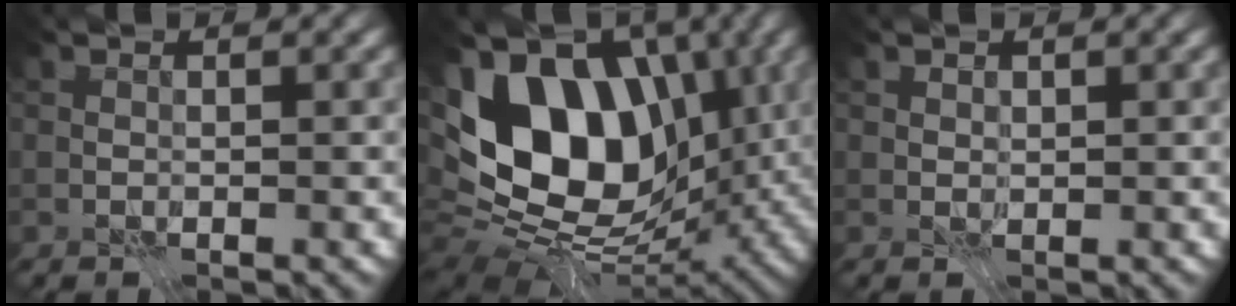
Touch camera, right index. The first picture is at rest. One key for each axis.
{"total": 15.4, "fx": 1.2, "fy": 10.1, "fz": 11.6, "tx": -0.203, "ty": 0.000, "tz": 0.007}
{"total": 0.7, "fx": 0.5, "fy": 0.4, "fz": 0.2, "tx": -0.003, "ty": 0.000, "tz": 0.008}